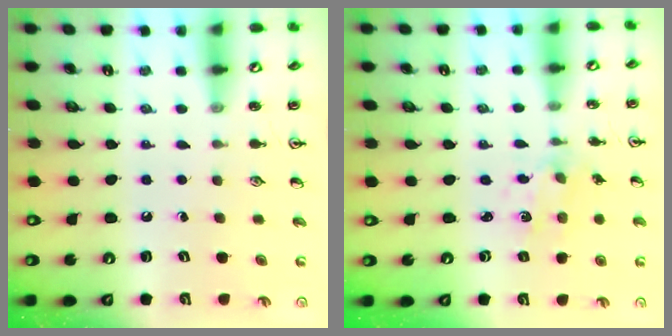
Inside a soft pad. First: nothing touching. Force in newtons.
{"total": 1.7, "press": 1.6, "slide": 0.2}